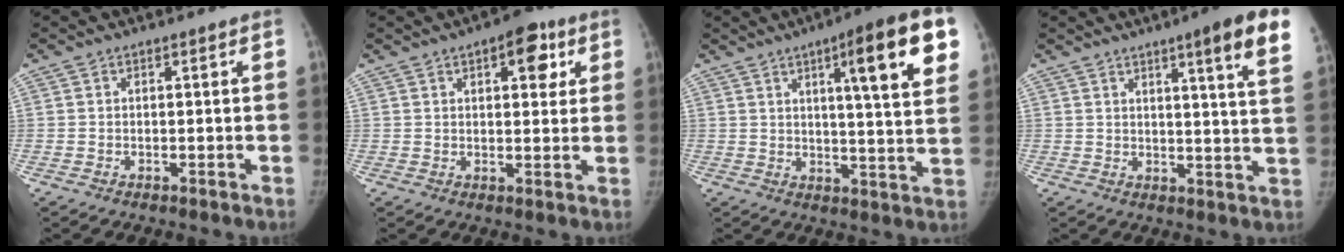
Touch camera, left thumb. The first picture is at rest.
{"total": 7.5, "force": [3.5, 3.6, 5.6], "torque": [-0.037, -0.007, 0.039]}
{"total": 17.1, "force": [7.4, 2.7, 15.2], "torque": [-0.188, -0.020, 0.098]}
{"total": 12.7, "force": [7.6, 0.7, 10.2], "torque": [-0.120, -0.035, 0.084]}